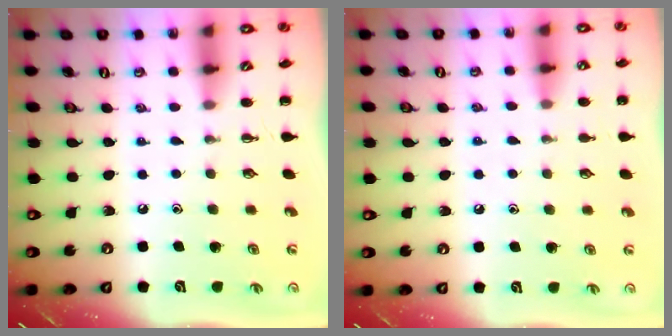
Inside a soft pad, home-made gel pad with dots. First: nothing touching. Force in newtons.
{"total": 5.6, "press": 5.2, "slide": 2.1}